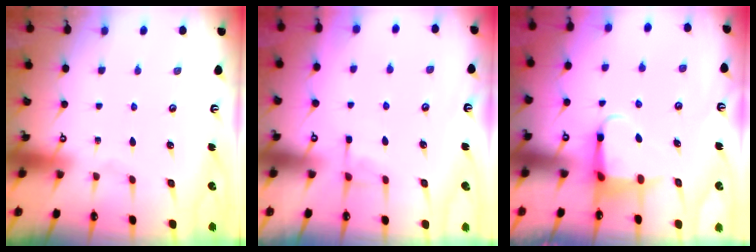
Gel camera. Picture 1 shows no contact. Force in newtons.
{"total": 4.2, "press": 4.1, "slide": 0.7}
{"total": 4.4, "press": 4.4, "slide": 0.2}